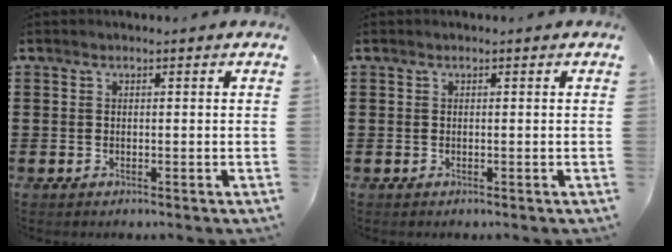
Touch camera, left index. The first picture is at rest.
{"total": 0.0}